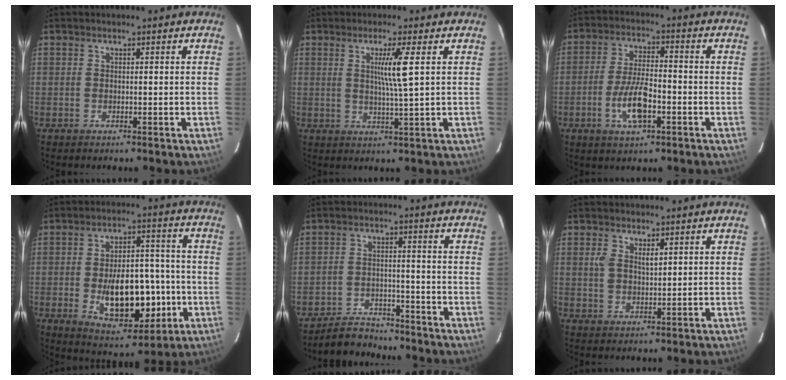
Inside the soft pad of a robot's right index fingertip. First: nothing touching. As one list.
[{"total": 5.1, "force": [1.3, -1.1, 4.8], "torque": [-0.090, -0.008, 0.024]}, {"total": 7.9, "force": [-2.8, 2.4, 7.0], "torque": [-0.141, 0.000, -0.051]}, {"total": 14.9, "force": [-3.3, 7.3, 12.6], "torque": [-0.196, 0.012, -0.038]}, {"total": 6.4, "force": [-6.1, 2.0, -0.3], "torque": [0.007, 0.008, -0.104]}, {"total": 3.6, "force": [1.5, 1.8, 2.8], "torque": [-0.058, 0.004, 0.030]}]